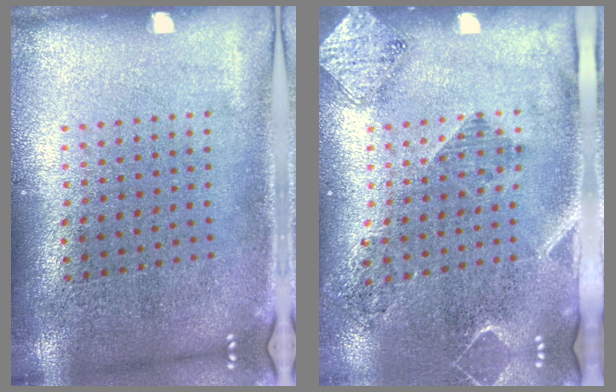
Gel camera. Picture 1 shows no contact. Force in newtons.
{"total": 1.7, "press": 1.4, "slide": 1.0}